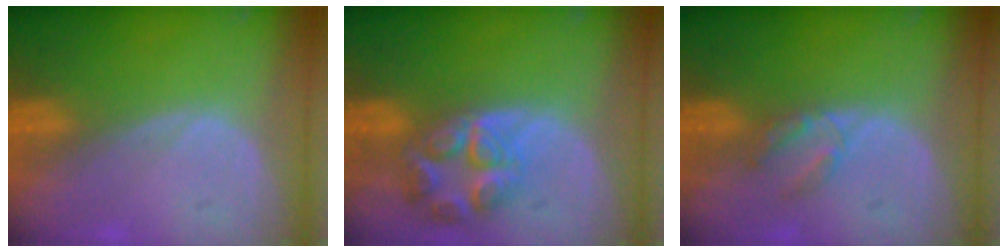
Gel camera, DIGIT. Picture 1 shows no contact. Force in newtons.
{"total": 7.6, "press": 6.8, "slide": 3.5}
{"total": 2.8, "press": 2.8, "slide": 0.3}